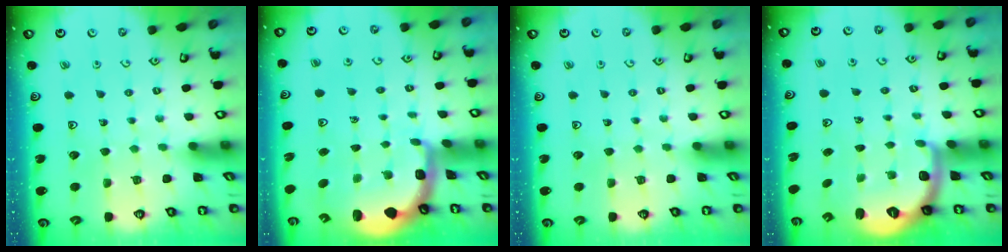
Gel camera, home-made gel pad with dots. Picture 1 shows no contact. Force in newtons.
{"total": 2.1, "press": 1.9, "slide": 0.8}
{"total": 0.0}
{"total": 2.0, "press": 1.5, "slide": 1.3}